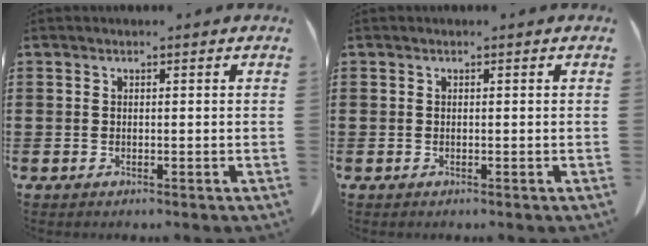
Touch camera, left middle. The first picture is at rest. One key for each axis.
{"total": 0.0}